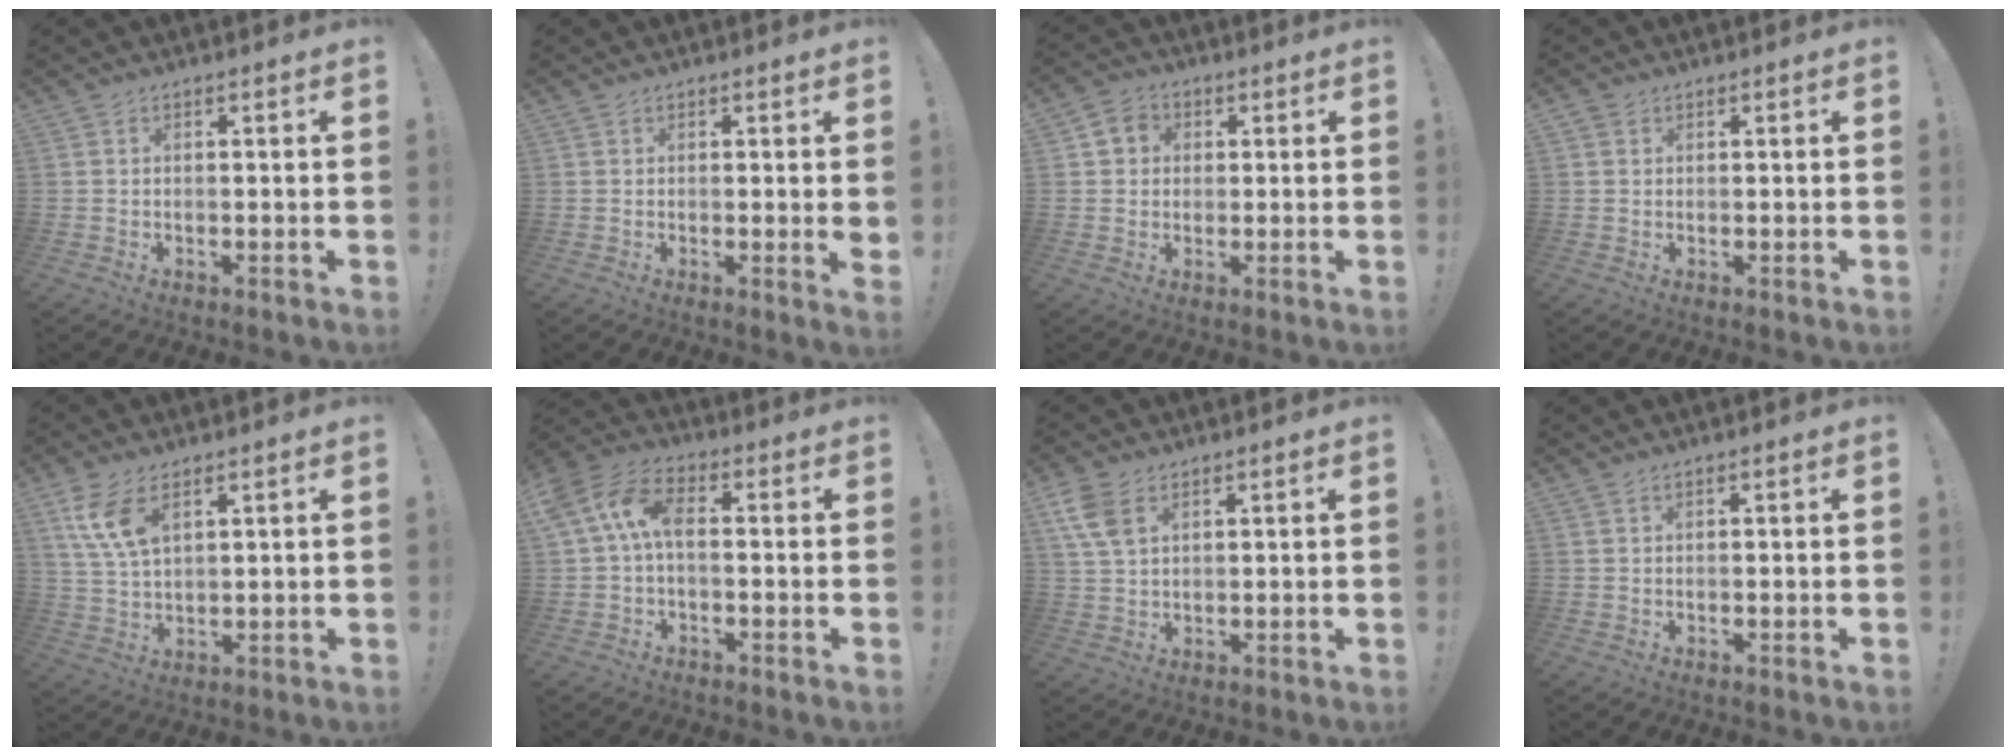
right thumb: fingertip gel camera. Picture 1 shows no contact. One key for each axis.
{"total": 1.7, "fx": 0.8, "fy": 0.0, "fz": 1.5, "tx": -0.005, "ty": -0.009, "tz": 0.009}
{"total": 5.1, "fx": 0.7, "fy": 4.7, "fz": 1.7, "tx": -0.035, "ty": 0.012, "tz": 0.017}
{"total": 0.9, "fx": 0.6, "fy": 0.6, "fz": 0.0, "tx": 0.006, "ty": -0.002, "tz": 0.011}
{"total": 9.8, "fx": 5.1, "fy": 4.7, "fz": 6.9, "tx": -0.128, "ty": -0.016, "tz": 0.097}
{"total": 10.7, "fx": 1.0, "fy": 5.7, "fz": 8.9, "tx": -0.193, "ty": 0.009, "tz": 0.022}
{"total": 7.7, "fx": 3.7, "fy": 4.6, "fz": 5.0, "tx": -0.090, "ty": -0.008, "tz": 0.074}
{"total": 0.5, "fx": 0.4, "fy": 0.1, "fz": 0.2, "tx": 0.001, "ty": -0.002, "tz": 0.008}